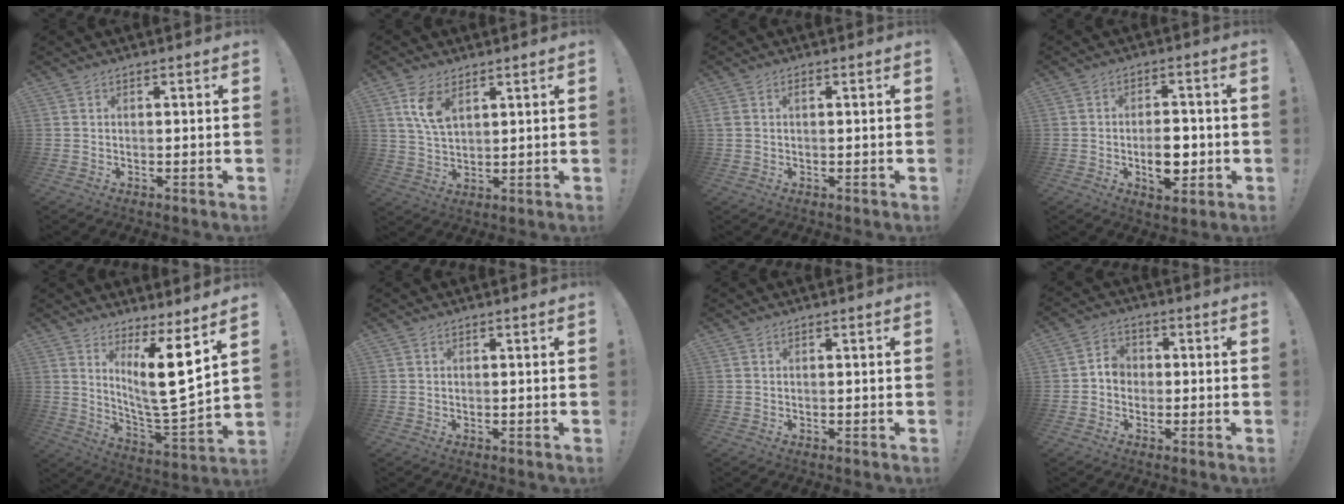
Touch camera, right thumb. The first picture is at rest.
{"total": 7.6, "force": [4.0, 4.0, 5.0], "torque": [-0.090, -0.017, 0.072]}
{"total": 1.5, "force": [0.2, 0.7, 1.3], "torque": [-0.027, 0.004, 0.003]}
{"total": 9.2, "force": [-2.2, 5.5, 7.1], "torque": [-0.109, 0.012, -0.033]}
{"total": 14.3, "force": [6.5, 1.8, 12.6], "torque": [-0.199, -0.063, 0.096]}
{"total": 0.0}
{"total": 0.0}
{"total": 4.8, "force": [-1.2, 4.1, 2.4], "torque": [-0.038, 0.015, -0.019]}